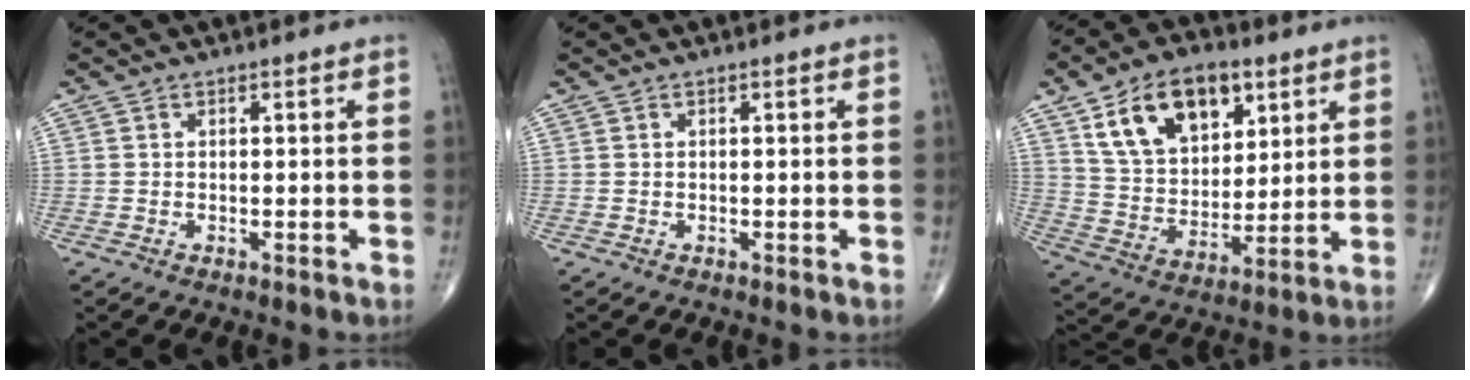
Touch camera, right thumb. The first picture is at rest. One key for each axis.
{"total": 0.0}
{"total": 17.3, "fx": 8.3, "fy": 10.5, "fz": 11.0, "tx": -0.146, "ty": -0.029, "tz": 0.154}